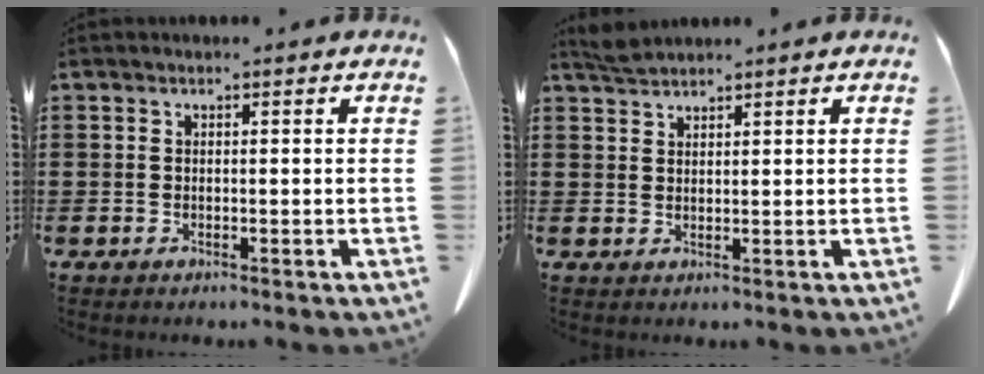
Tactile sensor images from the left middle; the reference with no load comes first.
{"total": 2.1, "force": [2.0, 0.1, 0.6], "torque": [-0.018, 0.000, 0.039]}